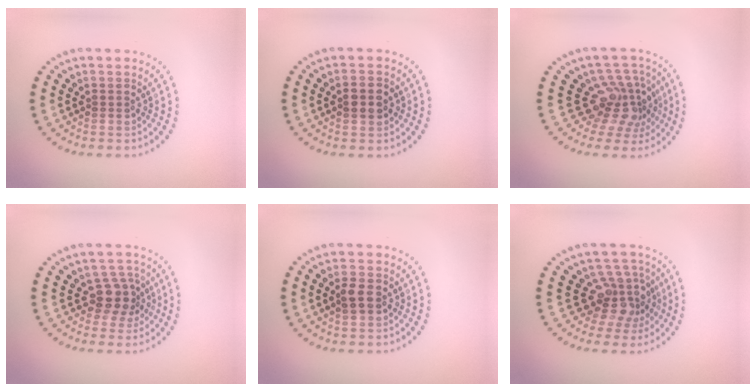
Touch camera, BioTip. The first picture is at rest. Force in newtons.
{"total": 2.4, "press": 2.4, "slide": 0.1}
{"total": 4.2, "press": 3.2, "slide": 2.7}
{"total": 2.8, "press": 2.3, "slide": 1.7}
{"total": 1.9, "press": 1.9, "slide": 0.1}
{"total": 3.8, "press": 2.9, "slide": 2.6}